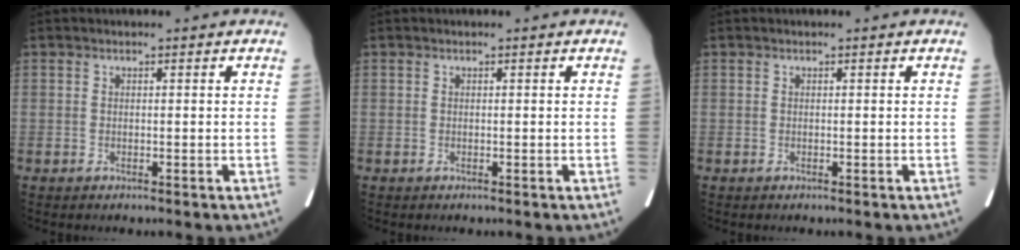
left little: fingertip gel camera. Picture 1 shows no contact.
{"total": 0.0}
{"total": 0.0}